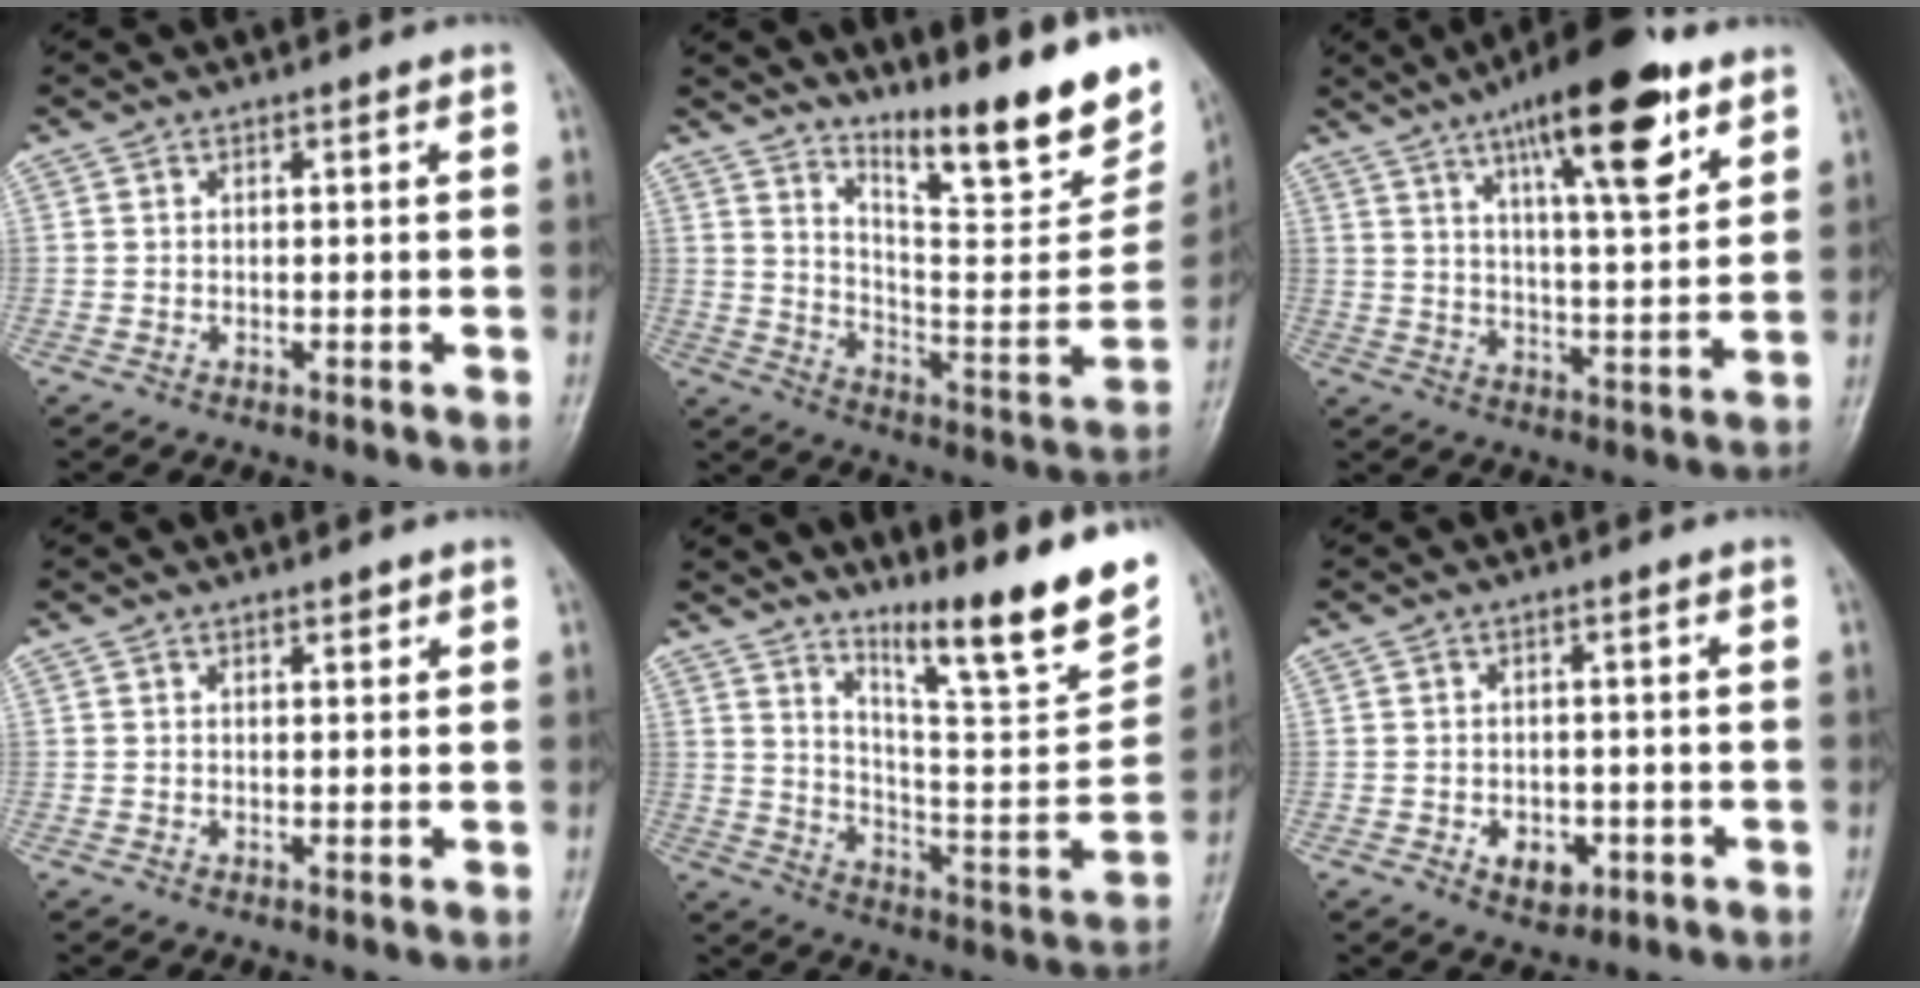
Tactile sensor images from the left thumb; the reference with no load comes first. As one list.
[{"total": 23.0, "force": [16.0, 5.3, 15.7], "torque": [-0.199, -0.097, 0.250]}, {"total": 17.9, "force": [10.0, 4.8, 14.0], "torque": [-0.192, -0.040, 0.156]}, {"total": 1.2, "force": [0.9, 0.5, 0.7], "torque": [-0.006, -0.005, 0.013]}, {"total": 21.0, "force": [15.2, 2.6, 14.3], "torque": [-0.183, -0.095, 0.246]}, {"total": 4.4, "force": [-1.5, 3.2, 2.6], "torque": [-0.024, 0.005, -0.012]}]